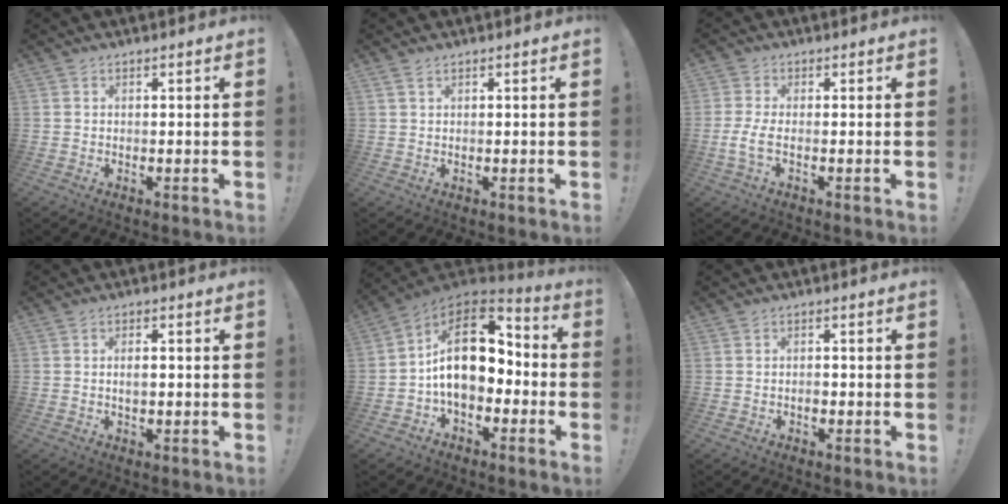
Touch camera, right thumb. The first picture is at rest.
{"total": 1.6, "force": [1.0, 0.5, 1.1], "torque": [-0.019, -0.002, 0.018]}
{"total": 4.7, "force": [-1.0, 2.0, 4.2], "torque": [-0.090, -0.004, -0.016]}
{"total": 2.4, "force": [0.0, 1.2, 2.1], "torque": [-0.032, 0.004, -0.002]}
{"total": 18.4, "force": [1.9, 11.1, 14.6], "torque": [-0.233, 0.004, 0.036]}
{"total": 1.4, "force": [-0.6, 0.9, 0.9], "torque": [-0.006, 0.001, -0.012]}